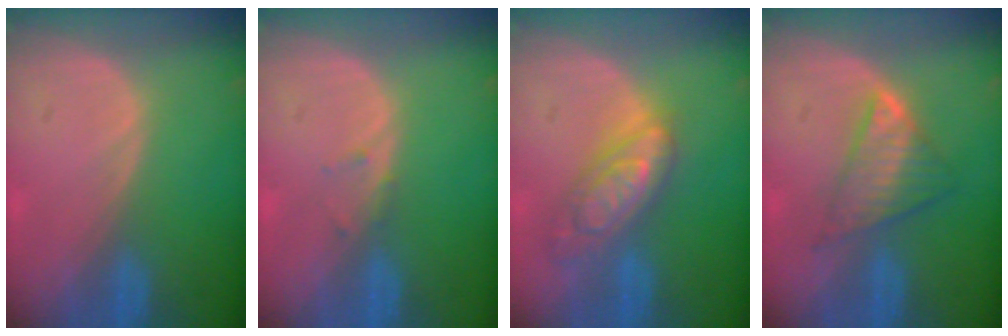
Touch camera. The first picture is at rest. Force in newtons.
{"total": 0.8, "press": 0.8, "slide": 0.2}
{"total": 7.5, "press": 7.4, "slide": 0.6}
{"total": 5.8, "press": 5.6, "slide": 1.6}